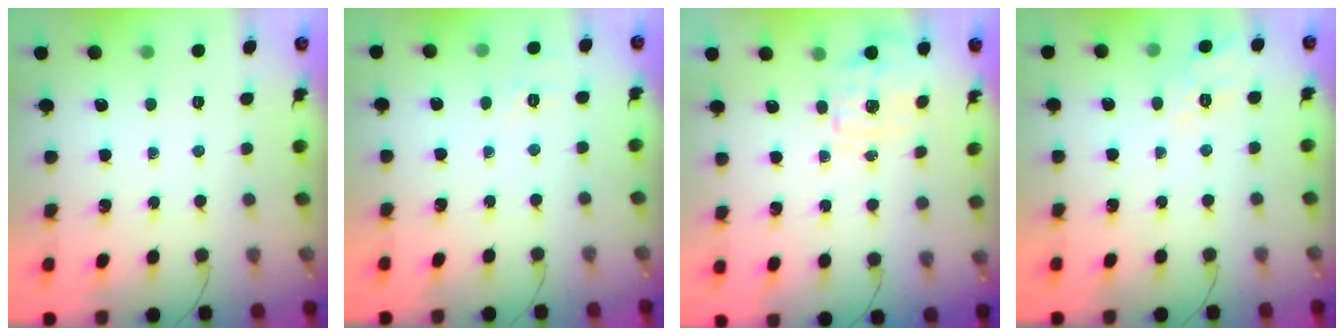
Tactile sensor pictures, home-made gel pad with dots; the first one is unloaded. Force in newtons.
{"total": 1.7, "press": 0.2, "slide": 1.7}
{"total": 1.8, "press": 1.7, "slide": 0.6}
{"total": 11.4, "press": 11.4, "slide": 1.0}